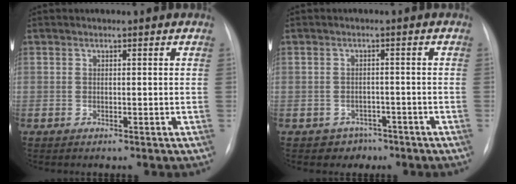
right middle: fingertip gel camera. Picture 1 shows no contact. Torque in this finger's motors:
{"motor_torque": [0.47, -0.41, 0.19, 0.01]}